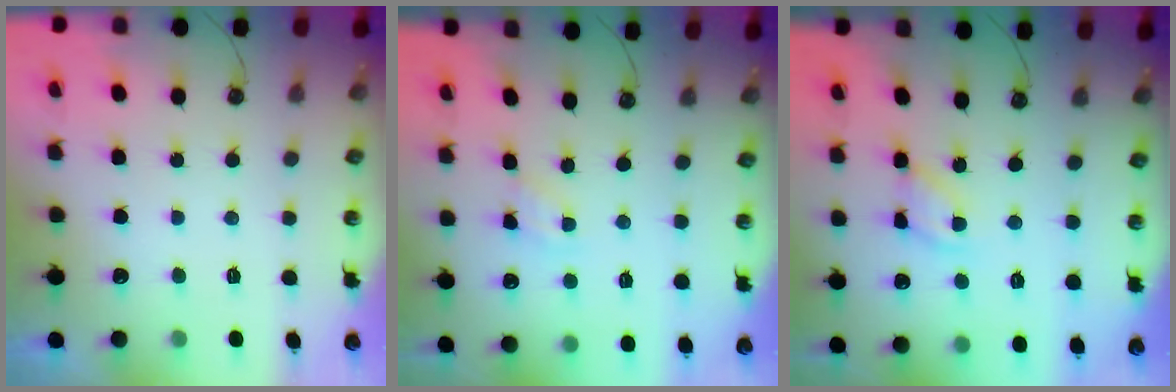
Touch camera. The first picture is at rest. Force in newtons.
{"total": 2.1, "press": 2.1, "slide": 0.3}
{"total": 8.1, "press": 8.1, "slide": 0.4}